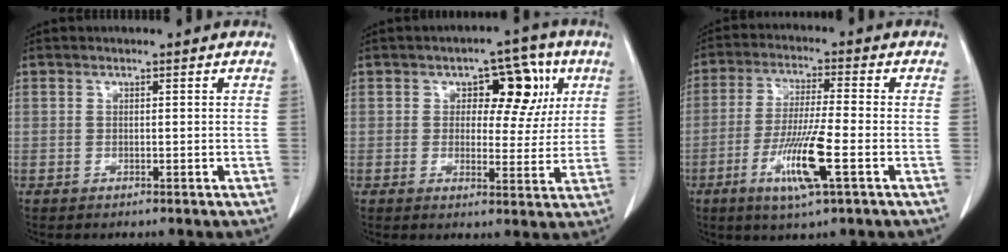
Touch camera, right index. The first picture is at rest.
{"total": 8.7, "force": [2.9, 4.8, 6.7], "torque": [-0.070, 0.023, 0.037]}
{"total": 10.0, "force": [-3.8, 0.2, 9.3], "torque": [-0.178, -0.016, -0.070]}